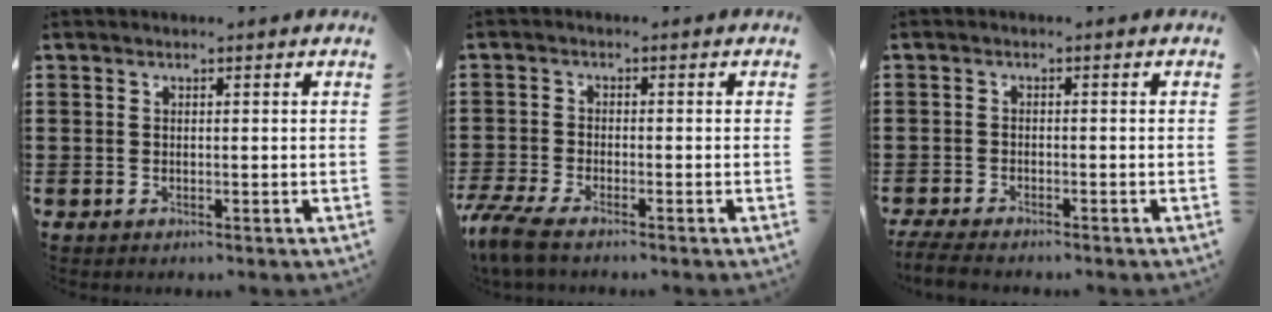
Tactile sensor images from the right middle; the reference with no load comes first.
{"total": 3.9, "force": [-3.3, 0.3, 2.0], "torque": [-0.071, -0.019, -0.073]}
{"total": 2.2, "force": [-2.1, 0.2, 0.8], "torque": [-0.028, -0.003, -0.047]}